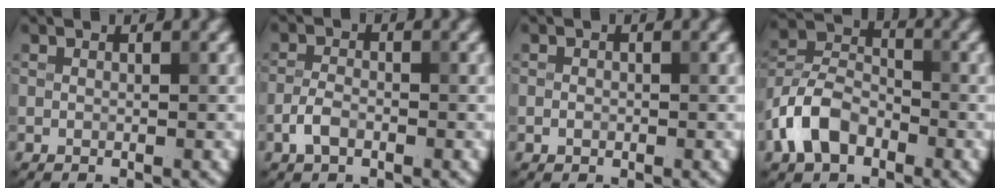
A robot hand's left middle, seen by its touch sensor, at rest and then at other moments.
{"total": 2.1, "force": [-1.1, 1.1, 1.4], "torque": [-0.029, 0.003, -0.027]}
{"total": 0.8, "force": [-0.3, 0.6, 0.3], "torque": [-0.004, -0.002, -0.007]}
{"total": 6.1, "force": [-3.1, 3.9, 3.5], "torque": [-0.069, 0.008, -0.069]}